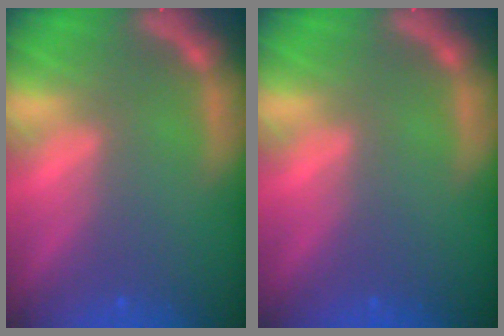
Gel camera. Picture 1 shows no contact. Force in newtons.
{"total": 0.0}